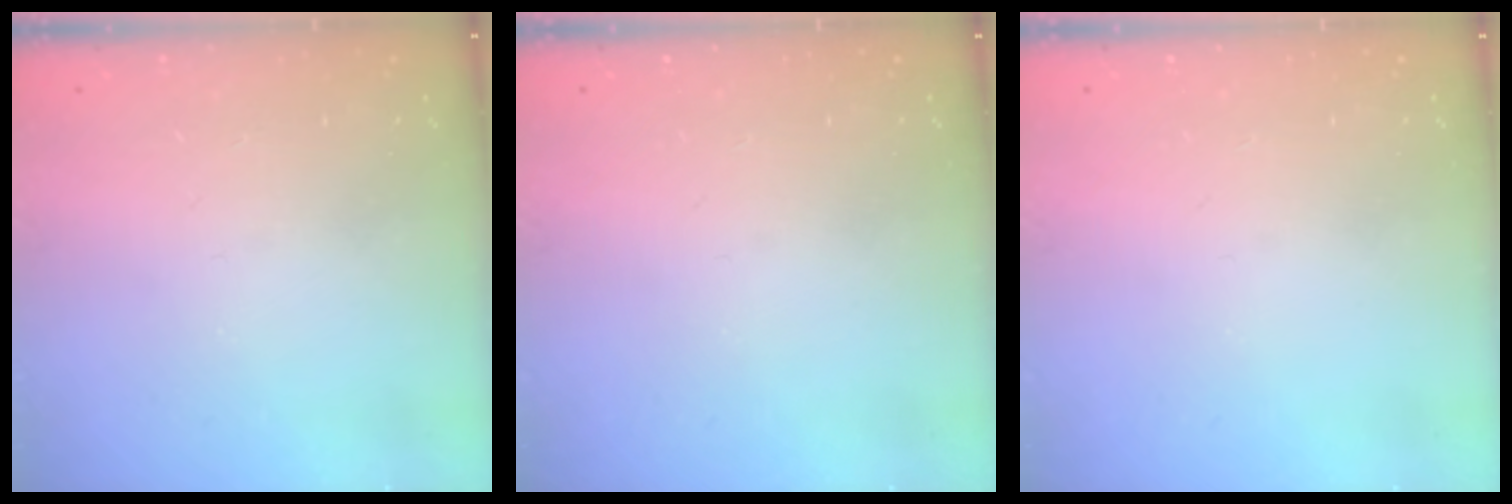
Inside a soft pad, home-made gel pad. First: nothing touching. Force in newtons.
{"total": 0.0}
{"total": 0.0}